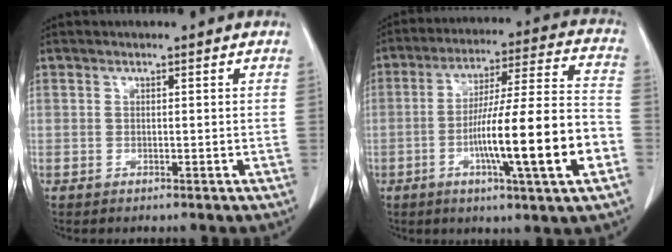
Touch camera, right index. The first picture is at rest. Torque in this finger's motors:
{"motor_torque": [2.14, 0.00, 1.05, 0.21]}